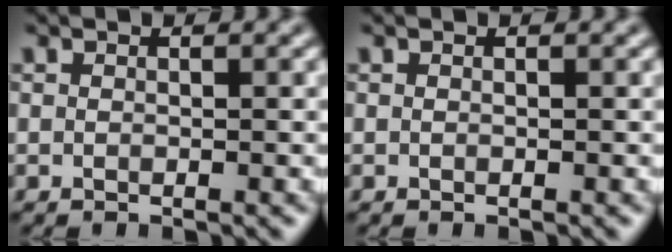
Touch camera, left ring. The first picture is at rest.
{"total": 0.0}